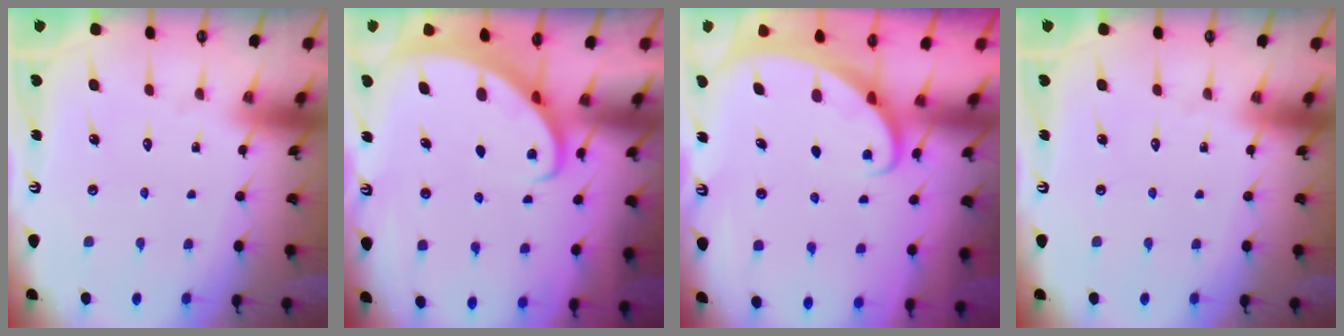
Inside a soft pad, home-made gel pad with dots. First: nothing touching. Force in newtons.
{"total": 2.6, "press": 2.6, "slide": 0.3}
{"total": 1.6, "press": 1.6, "slide": 0.1}
{"total": 0.0}